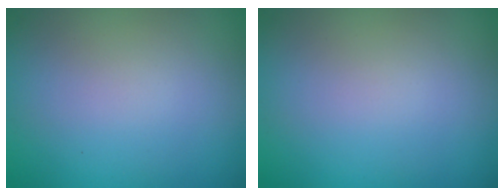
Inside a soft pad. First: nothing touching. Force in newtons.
{"total": 0.0}